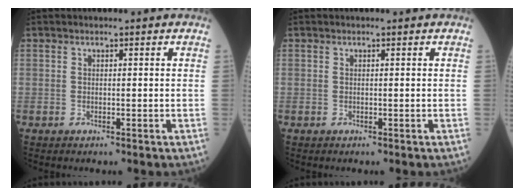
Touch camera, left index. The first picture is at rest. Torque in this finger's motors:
{"motor_torque": [-0.07, 0.07, -0.01, 0.00]}